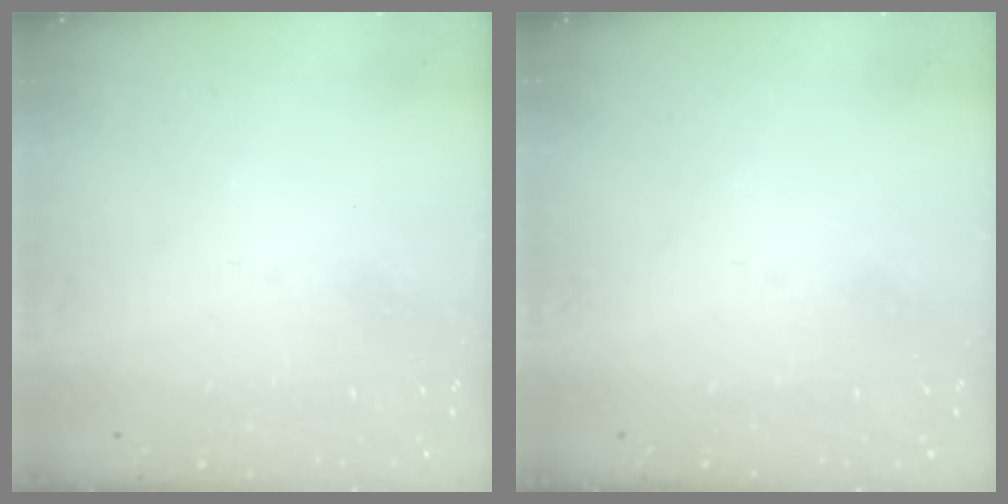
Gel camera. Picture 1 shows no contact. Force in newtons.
{"total": 0.0}